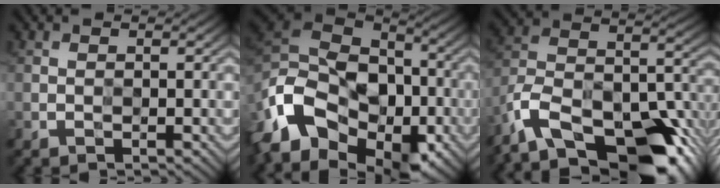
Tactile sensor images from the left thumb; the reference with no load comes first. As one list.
[{"total": 16.2, "force": [-7.4, 11.2, 9.2], "torque": [-0.254, -0.020, -0.140]}, {"total": 16.9, "force": [-11.9, 7.2, 9.7], "torque": [-0.213, -0.026, -0.199]}]